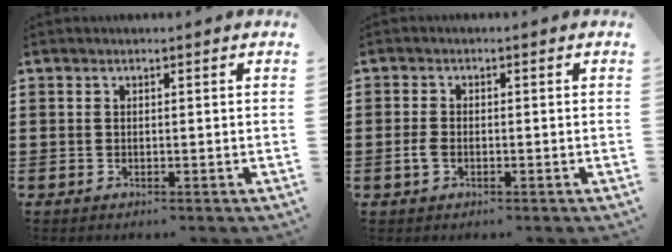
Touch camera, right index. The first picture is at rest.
{"total": 2.0, "force": [-0.7, 1.1, 1.6], "torque": [-0.046, -0.008, -0.016]}